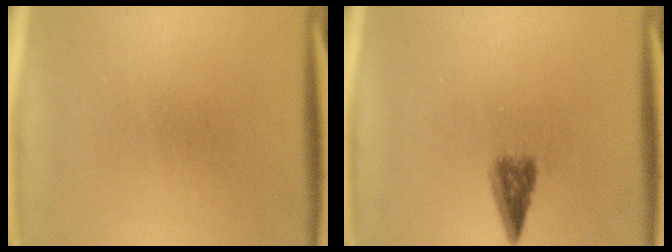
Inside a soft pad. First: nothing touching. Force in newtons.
{"total": 3.2}